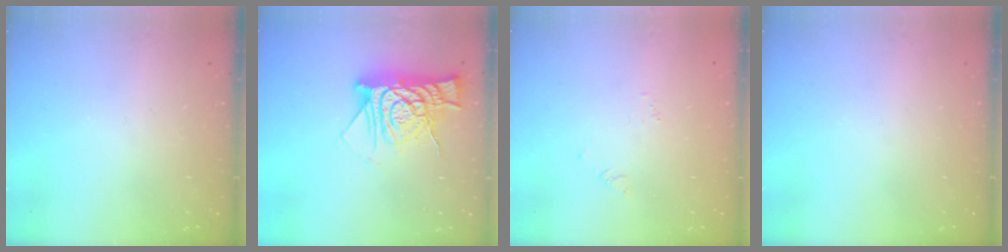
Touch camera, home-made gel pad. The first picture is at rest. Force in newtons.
{"total": 12.5, "press": 12.5, "slide": 1.1}
{"total": 2.7, "press": 2.7, "slide": 0.2}
{"total": 0.0}